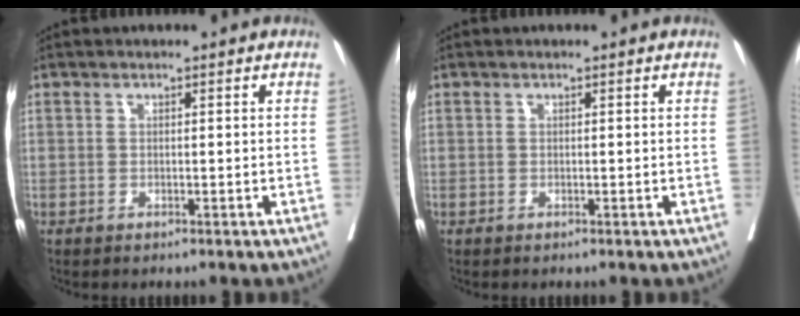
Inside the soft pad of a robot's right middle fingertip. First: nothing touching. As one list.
[{"total": 0.0}]